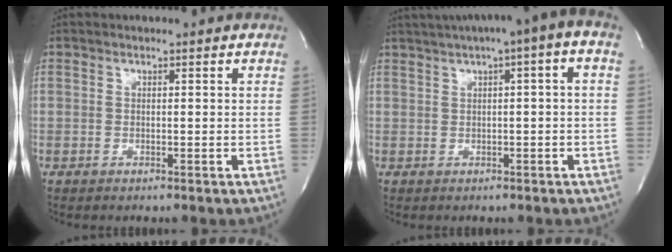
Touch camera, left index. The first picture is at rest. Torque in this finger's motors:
{"motor_torque": [1.14, -1.00, 0.50, 0.21]}